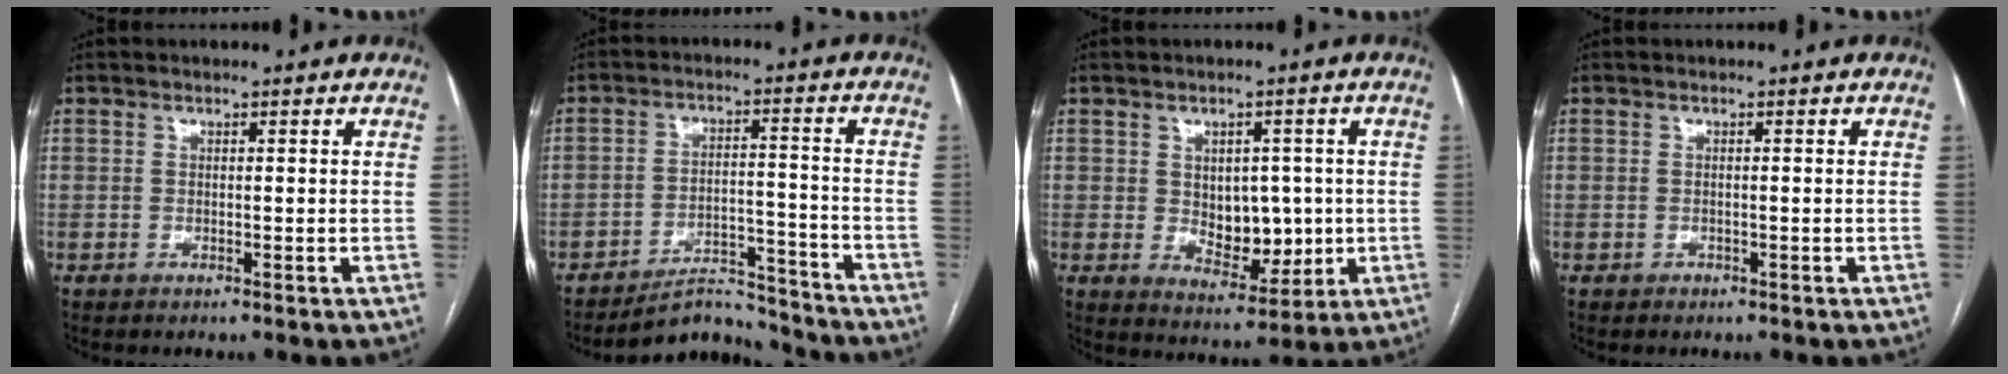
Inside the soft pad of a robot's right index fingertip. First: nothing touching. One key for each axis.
{"total": 7.8, "fx": -7.6, "fy": 1.5, "fz": 0.0, "tx": 0.006, "ty": 0.031, "tz": -0.123}
{"total": 7.7, "fx": 0.1, "fy": 4.8, "fz": 6.0, "tx": -0.084, "ty": 0.001, "tz": 0.017}
{"total": 0.0}